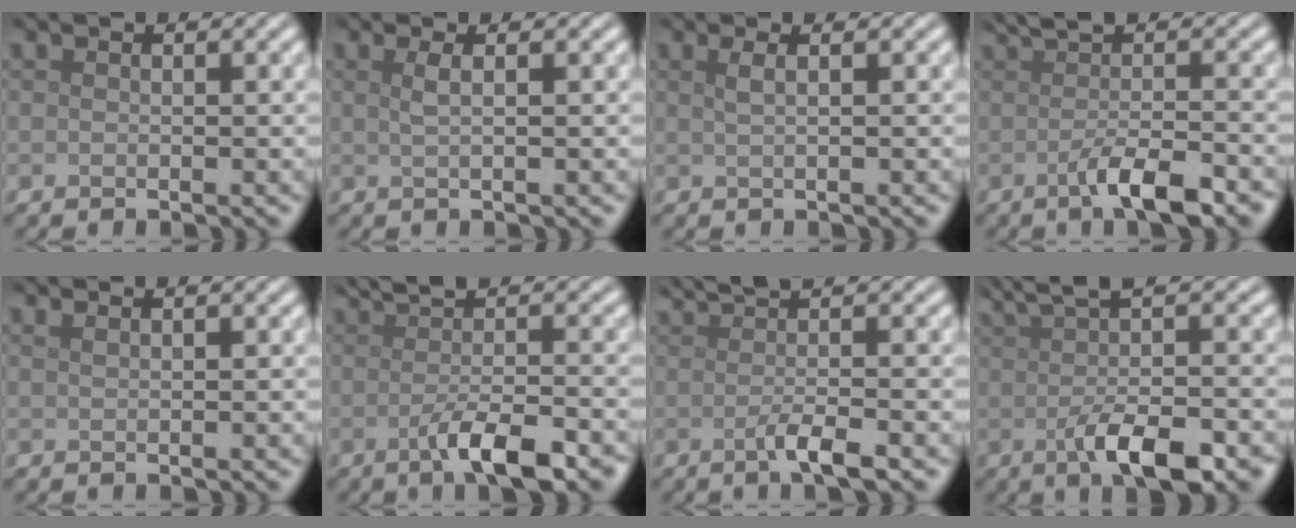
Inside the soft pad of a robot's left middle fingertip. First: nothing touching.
{"total": 1.6, "force": [0.4, 0.6, 1.5], "torque": [-0.022, 0.004, 0.002]}
{"total": 1.8, "force": [0.7, 0.8, 1.5], "torque": [-0.017, 0.002, -0.001]}
{"total": 6.0, "force": [-1.4, 1.7, 5.5], "torque": [-0.073, -0.005, -0.022]}
{"total": 0.8, "force": [0.6, 0.3, 0.4], "torque": [-0.005, 0.001, 0.009]}
{"total": 7.0, "force": [-1.4, 2.0, 6.5], "torque": [-0.082, -0.005, -0.023]}
{"total": 4.2, "force": [0.1, 1.0, 4.1], "torque": [-0.053, 0.006, 0.002]}
{"total": 8.3, "force": [-0.1, 2.6, 7.9], "torque": [-0.115, 0.001, -0.003]}